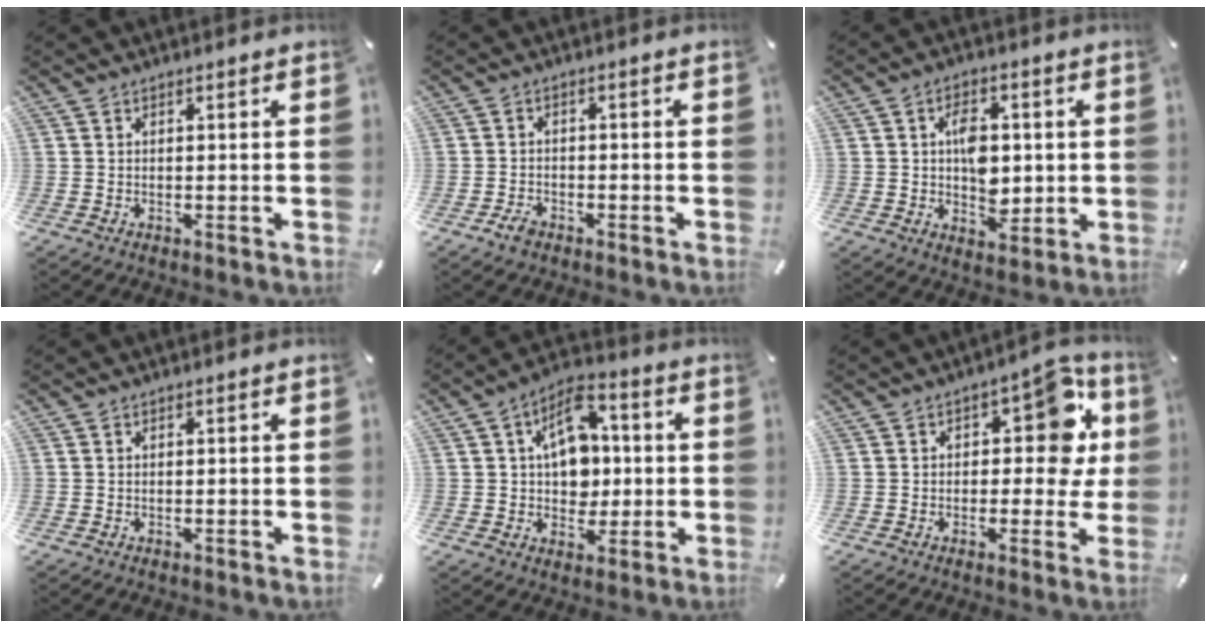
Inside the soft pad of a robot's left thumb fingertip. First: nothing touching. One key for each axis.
{"total": 2.9, "fx": -1.9, "fy": 1.7, "fz": 1.3, "tx": -0.031, "ty": 0.009, "tz": -0.039}
{"total": 8.4, "fx": 0.8, "fy": 5.9, "fz": 5.9, "tx": -0.076, "ty": 0.002, "tz": 0.012}
{"total": 0.0}
{"total": 11.9, "fx": 1.7, "fy": 9.0, "fz": 7.6, "tx": -0.110, "ty": 0.005, "tz": 0.033}
{"total": 12.4, "fx": 3.1, "fy": 7.1, "fz": 9.6, "tx": -0.112, "ty": -0.013, "tz": 0.048}